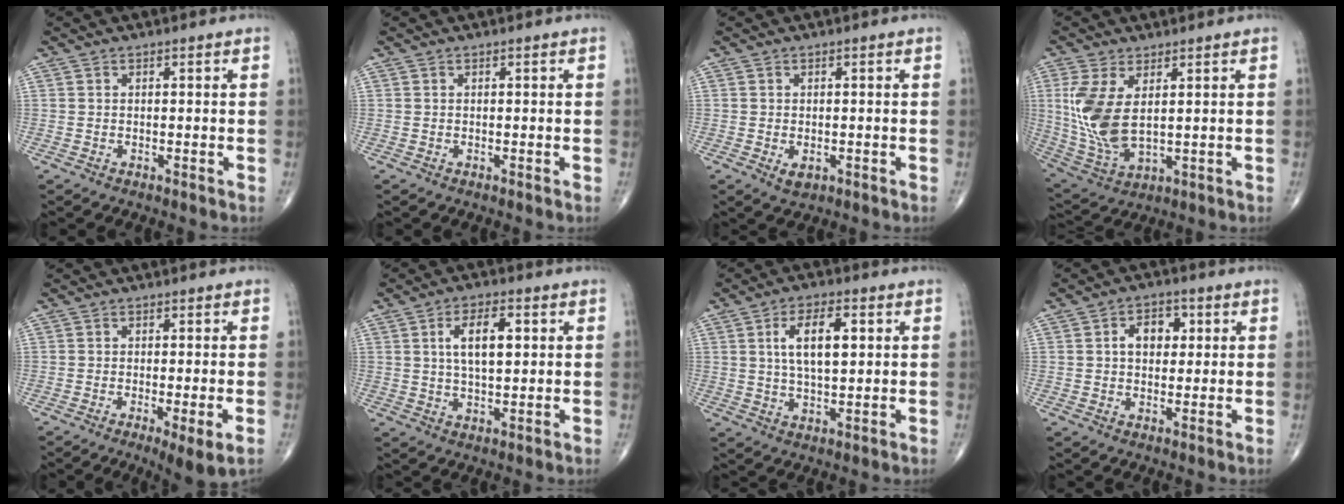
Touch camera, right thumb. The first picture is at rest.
{"total": 0.0}
{"total": 2.2, "force": [-0.6, 1.5, 1.5], "torque": [-0.017, 0.000, -0.003]}
{"total": 11.8, "force": [2.2, 5.9, 10.0], "torque": [-0.217, -0.015, 0.060]}
{"total": 5.7, "force": [-2.3, 0.8, 5.2], "torque": [-0.086, -0.011, -0.037]}
{"total": 7.9, "force": [1.9, 3.6, 6.8], "torque": [-0.105, -0.002, 0.032]}
{"total": 9.0, "force": [2.2, 4.0, 7.8], "torque": [-0.123, -0.004, 0.037]}
{"total": 5.8, "force": [1.2, 4.1, 4.0], "torque": [-0.039, 0.008, 0.012]}